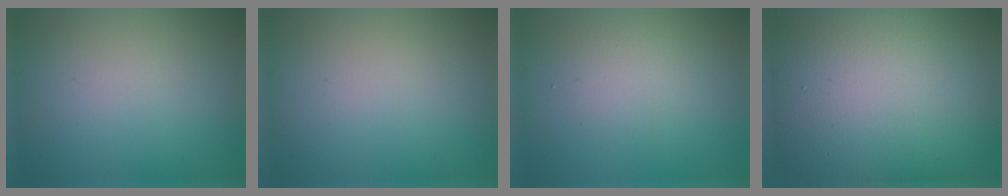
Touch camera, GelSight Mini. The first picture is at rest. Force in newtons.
{"total": 0.0}
{"total": 1.9, "press": 1.9, "slide": 0.1}
{"total": 19.0, "press": 19.0, "slide": 1.0}